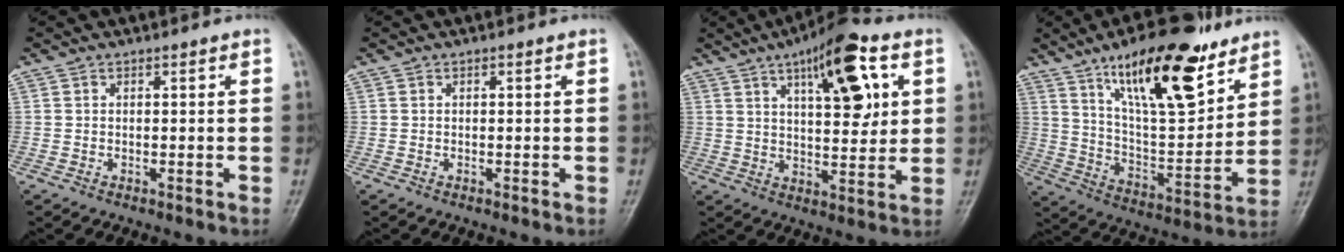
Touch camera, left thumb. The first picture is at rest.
{"total": 0.0}
{"total": 15.0, "force": [6.1, 5.6, 12.6], "torque": [-0.161, -0.013, 0.088]}
{"total": 21.7, "force": [13.2, 7.5, 15.4], "torque": [-0.213, -0.066, 0.230]}